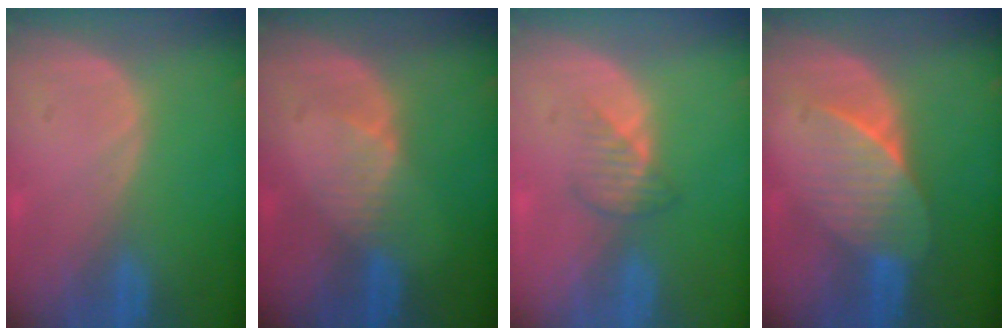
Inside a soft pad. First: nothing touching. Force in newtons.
{"total": 2.7, "press": 2.7, "slide": 0.3}
{"total": 2.6, "press": 2.6, "slide": 0.4}
{"total": 7.1, "press": 6.6, "slide": 2.7}